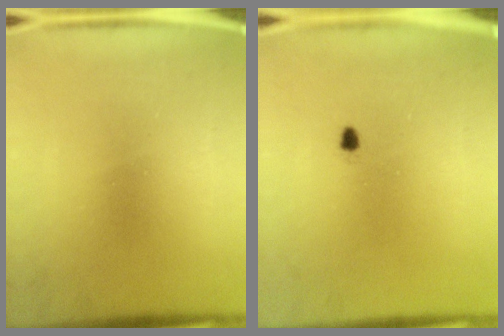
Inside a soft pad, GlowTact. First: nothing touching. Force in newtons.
{"total": 0.8}